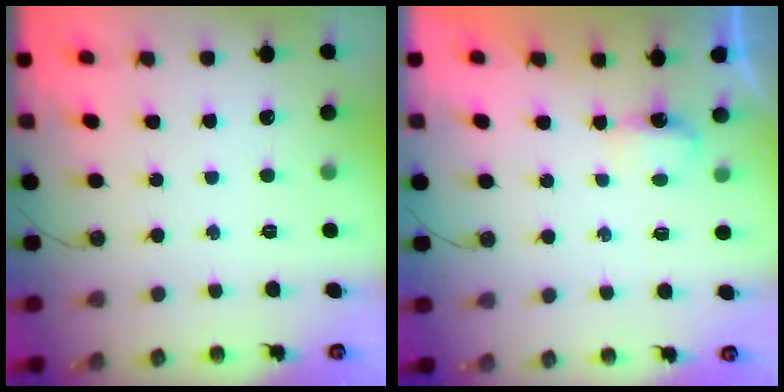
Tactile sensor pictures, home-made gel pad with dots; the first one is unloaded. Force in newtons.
{"total": 11.7, "press": 4.2, "slide": 10.9}